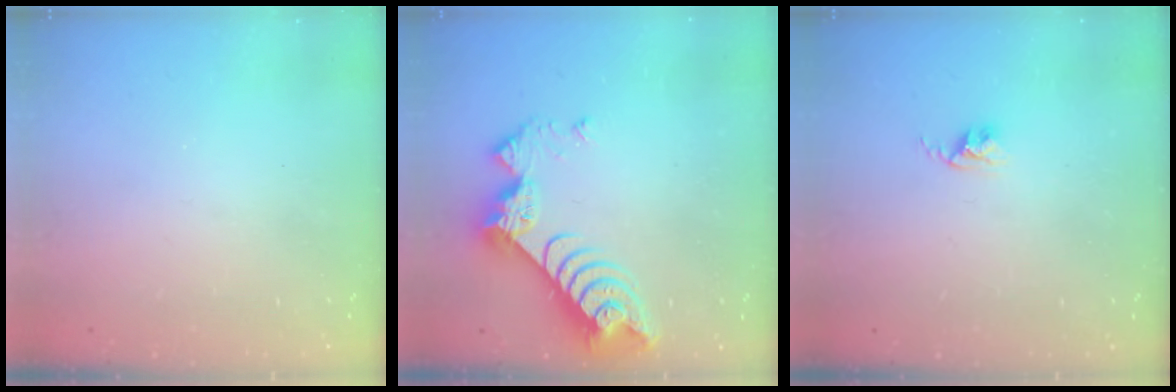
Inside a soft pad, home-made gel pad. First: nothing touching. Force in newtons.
{"total": 9.3, "press": 9.3, "slide": 0.8}
{"total": 2.4, "press": 2.4, "slide": 0.3}